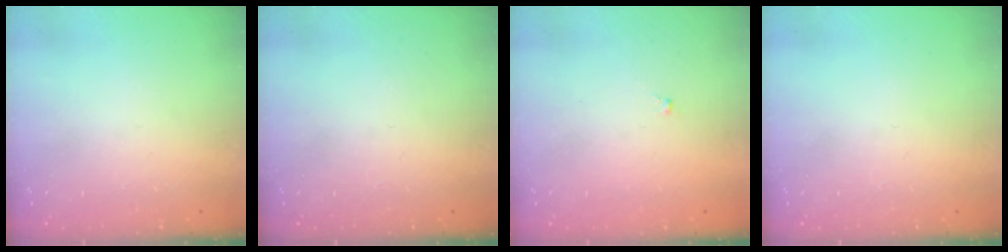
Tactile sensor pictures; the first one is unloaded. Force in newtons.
{"total": 0.0}
{"total": 0.0}
{"total": 0.0}